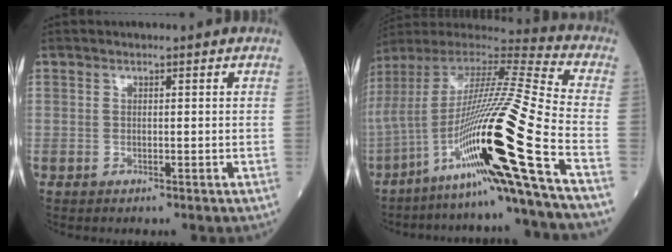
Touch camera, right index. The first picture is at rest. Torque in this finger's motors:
{"motor_torque": [2.14, 0.00, 1.06, 0.21]}